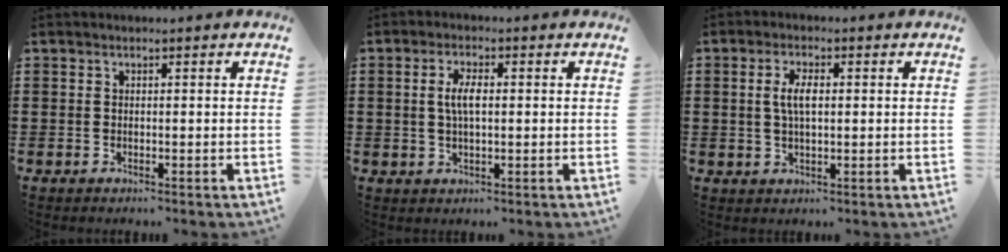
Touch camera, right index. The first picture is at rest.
{"total": 3.9, "force": [0.3, 1.4, 3.6], "torque": [-0.080, 0.002, -0.001]}
{"total": 4.0, "force": [0.3, 1.5, 3.7], "torque": [-0.081, 0.003, 0.001]}